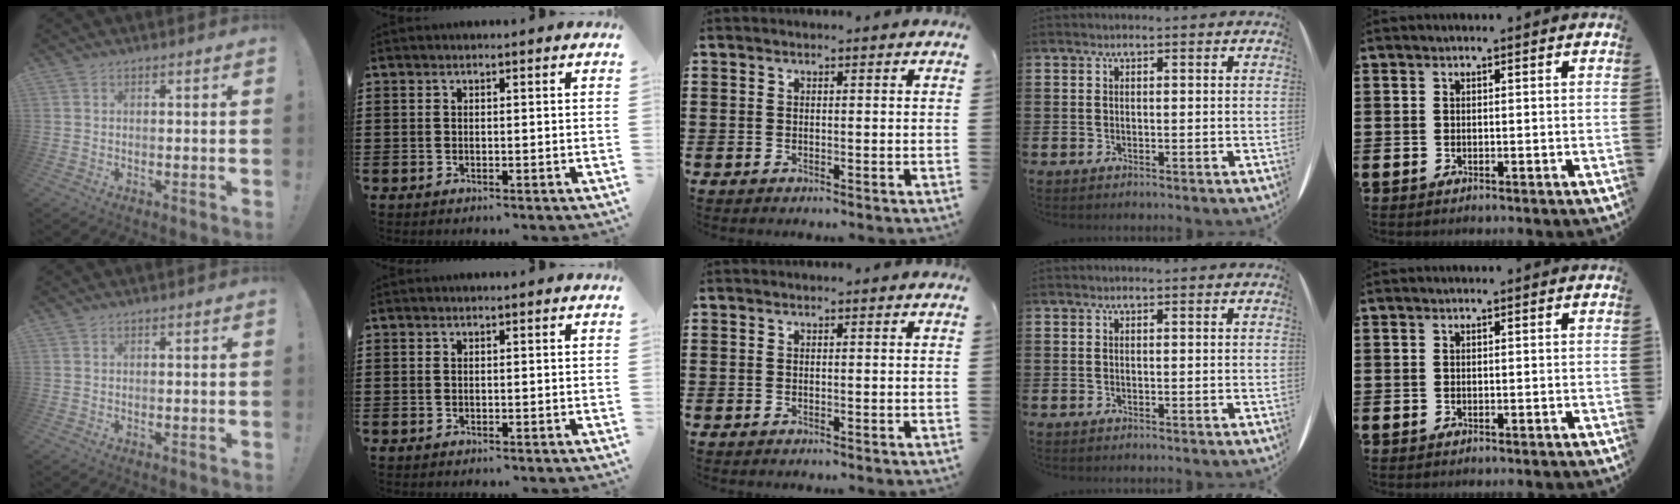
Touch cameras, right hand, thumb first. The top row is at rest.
{}